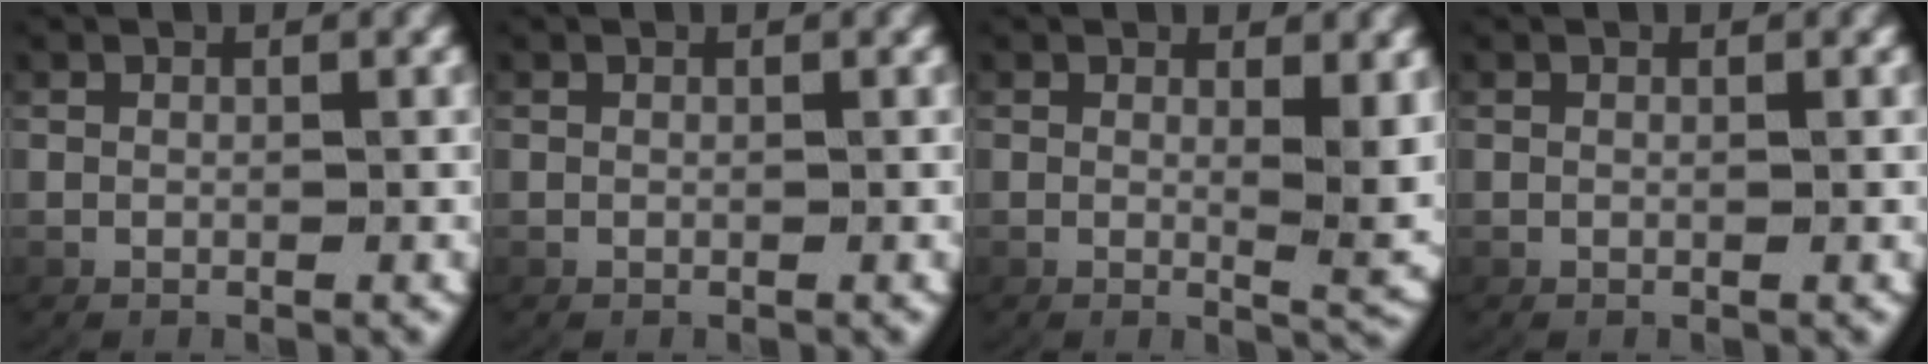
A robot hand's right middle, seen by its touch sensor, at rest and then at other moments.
{"total": 0.0}
{"total": 2.9, "force": [0.7, 0.3, 2.8], "torque": [-0.040, -0.020, 0.016]}
{"total": 0.0}